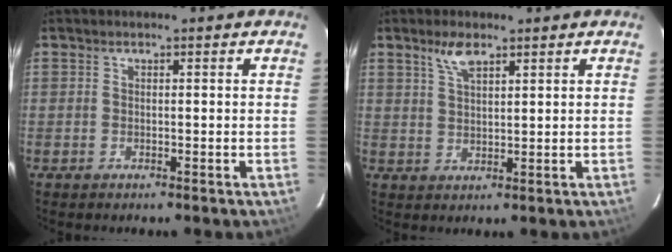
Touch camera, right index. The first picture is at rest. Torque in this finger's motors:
{"motor_torque": [0.52, 0.41, 0.07, 0.04]}